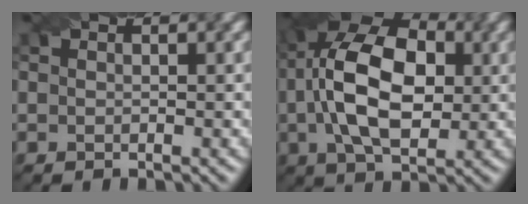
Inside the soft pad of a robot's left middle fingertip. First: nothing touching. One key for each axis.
{"total": 12.1, "fx": 1.0, "fy": 6.9, "fz": 9.9, "tx": -0.192, "ty": 0.023, "tz": 0.010}